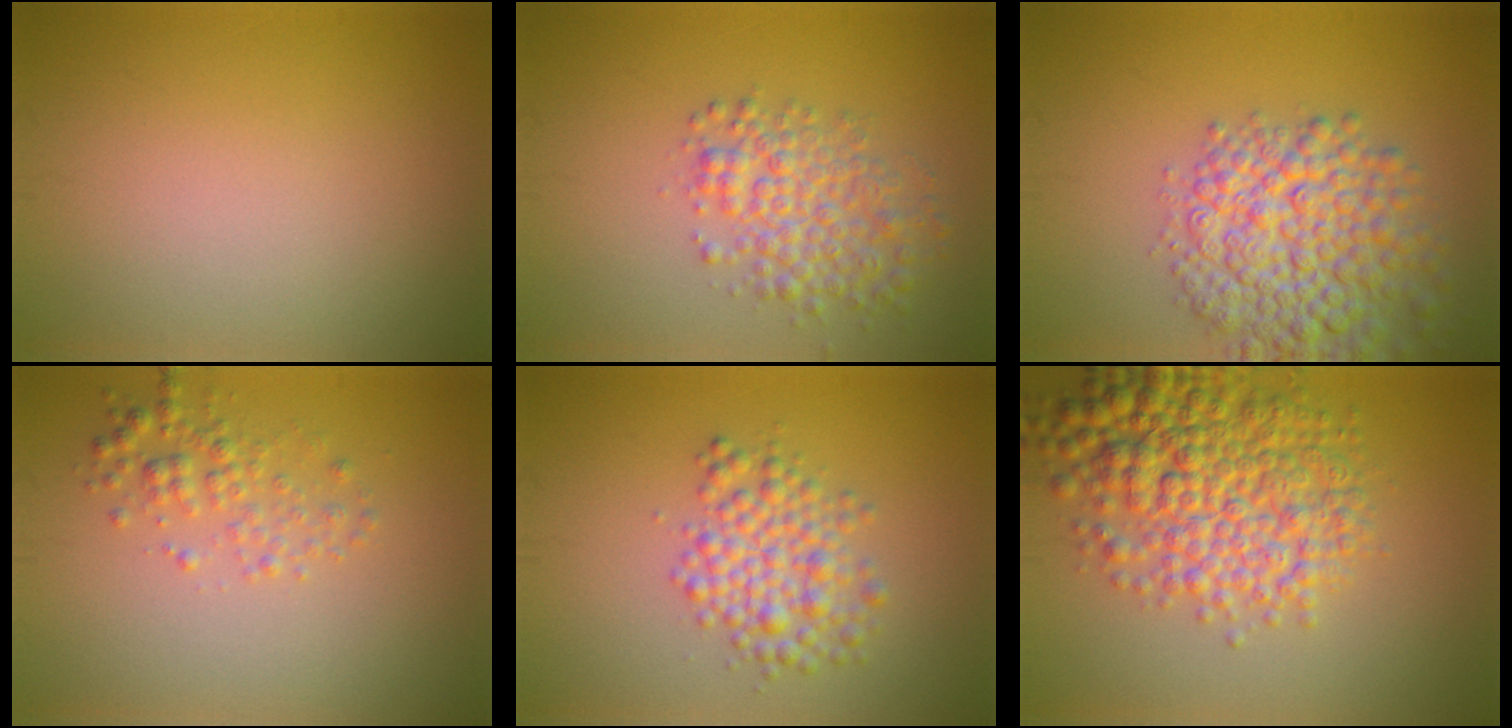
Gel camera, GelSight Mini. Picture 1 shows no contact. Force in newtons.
{"total": 4.3, "press": 4.3, "slide": 0.1}
{"total": 8.3, "press": 8.3, "slide": 0.3}
{"total": 2.3, "press": 2.3, "slide": 0.1}
{"total": 4.0, "press": 4.0, "slide": 0.1}
{"total": 8.2, "press": 8.2, "slide": 0.2}